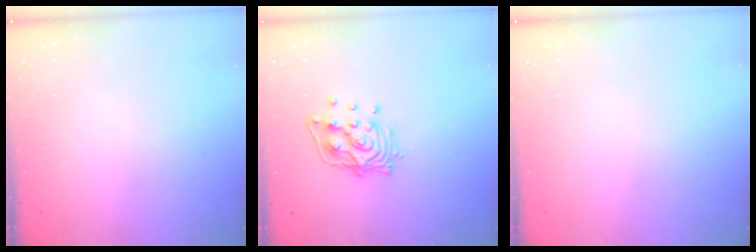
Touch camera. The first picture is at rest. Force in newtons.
{"total": 12.4, "press": 12.3, "slide": 1.1}
{"total": 0.0}